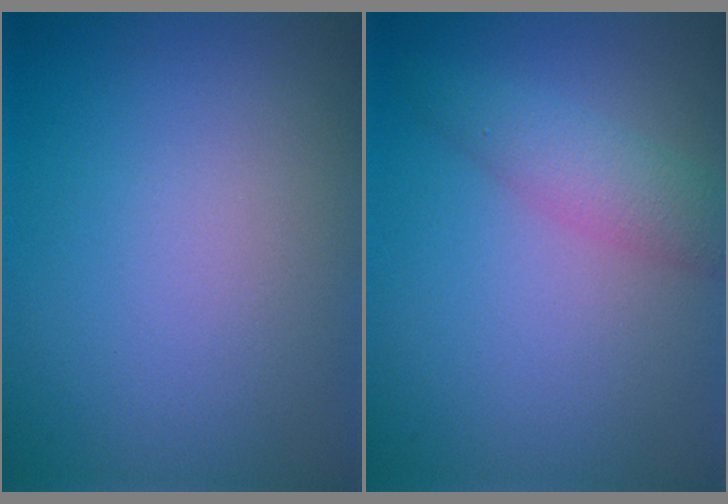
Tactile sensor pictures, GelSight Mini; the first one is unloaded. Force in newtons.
{"total": 2.8, "press": 2.8, "slide": 0.2}